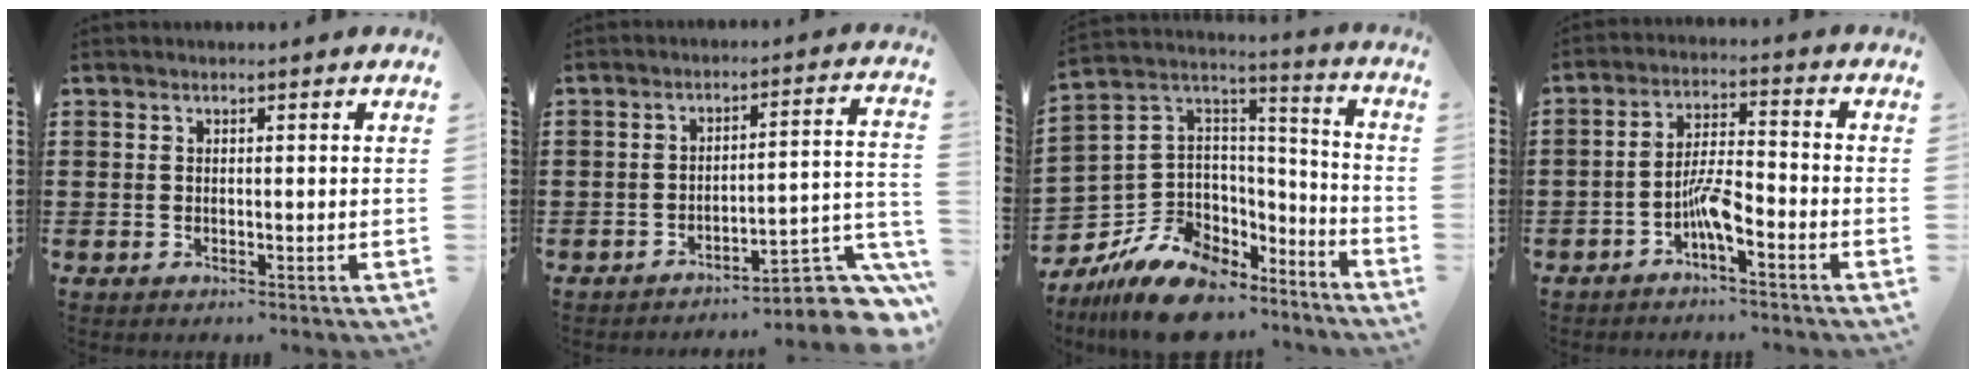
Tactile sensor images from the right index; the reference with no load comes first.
{"total": 6.7, "force": [-5.1, 1.6, 4.2], "torque": [-0.046, -0.009, -0.098]}
{"total": 12.6, "force": [-9.1, 7.4, 4.7], "torque": [-0.123, 0.018, -0.168]}
{"total": 5.3, "force": [-2.8, 1.3, 4.2], "torque": [-0.094, 0.002, -0.057]}